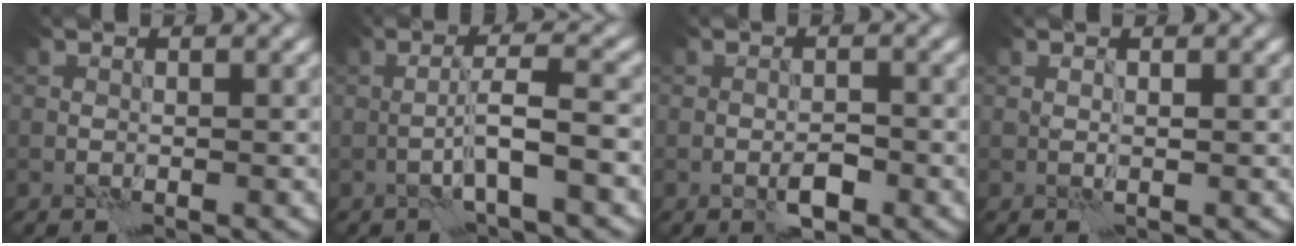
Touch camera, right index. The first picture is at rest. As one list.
[{"total": 3.8, "force": [-1.0, 0.3, 3.6], "torque": [-0.065, 0.010, -0.023]}, {"total": 2.1, "force": [-1.1, 0.8, 1.6], "torque": [-0.027, 0.001, -0.020]}, {"total": 0.6, "force": [0.4, 0.1, 0.5], "torque": [-0.011, -0.001, 0.004]}]